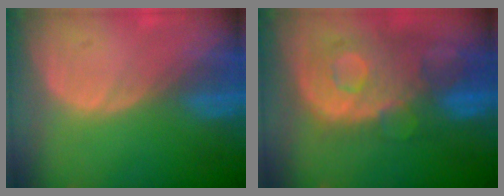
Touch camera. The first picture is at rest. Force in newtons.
{"total": 11.1, "press": 9.7, "slide": 5.5}